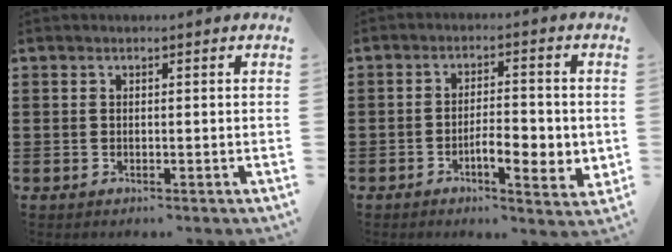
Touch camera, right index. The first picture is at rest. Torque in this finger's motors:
{"motor_torque": [0.31, -0.08, 0.16, 0.10]}